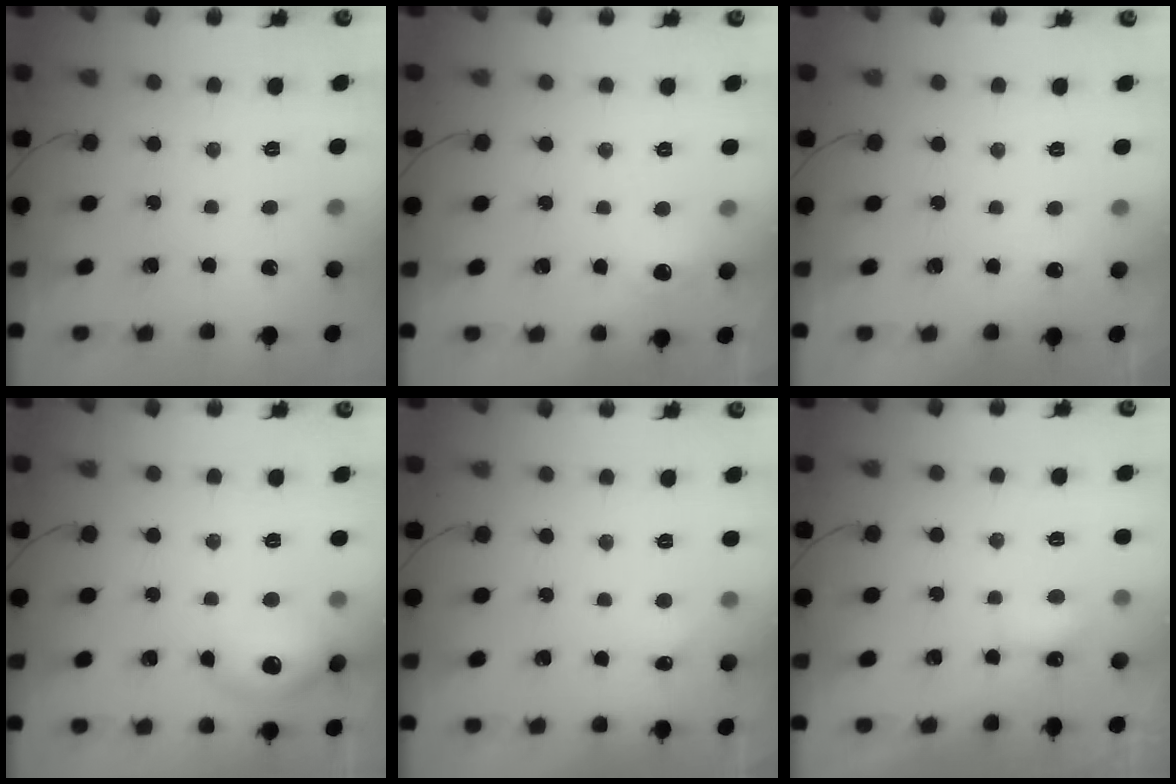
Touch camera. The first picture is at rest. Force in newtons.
{"total": 12.5, "press": 5.7, "slide": 11.1}
{"total": 2.8, "press": 2.6, "slide": 1.2}
{"total": 11.6, "press": 11.5, "slide": 1.2}
{"total": 4.7, "press": 4.5, "slide": 1.3}
{"total": 3.2, "press": 3.0, "slide": 1.1}